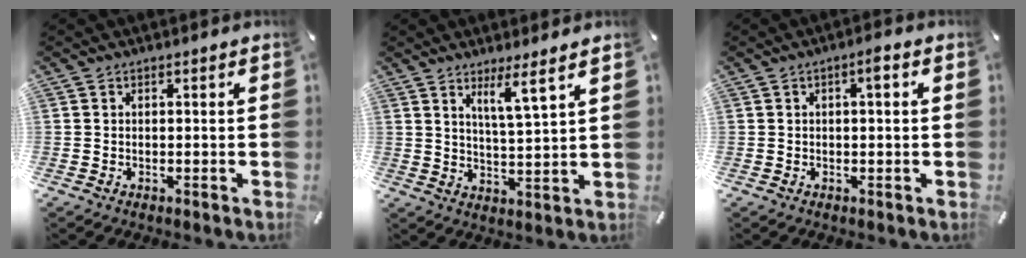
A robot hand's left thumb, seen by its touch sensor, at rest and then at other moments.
{"total": 7.0, "force": [5.0, -0.2, 4.8], "torque": [-0.093, -0.027, 0.082]}
{"total": 2.8, "force": [0.6, 0.7, 2.6], "torque": [-0.042, 0.003, 0.007]}